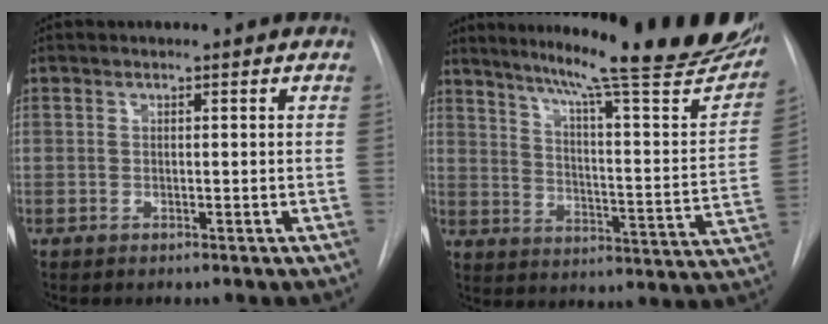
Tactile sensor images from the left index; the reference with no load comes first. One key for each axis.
{"total": 27.6, "fx": 22.9, "fy": 2.0, "fz": 15.3, "tx": -0.224, "ty": -0.064, "tz": 0.292}